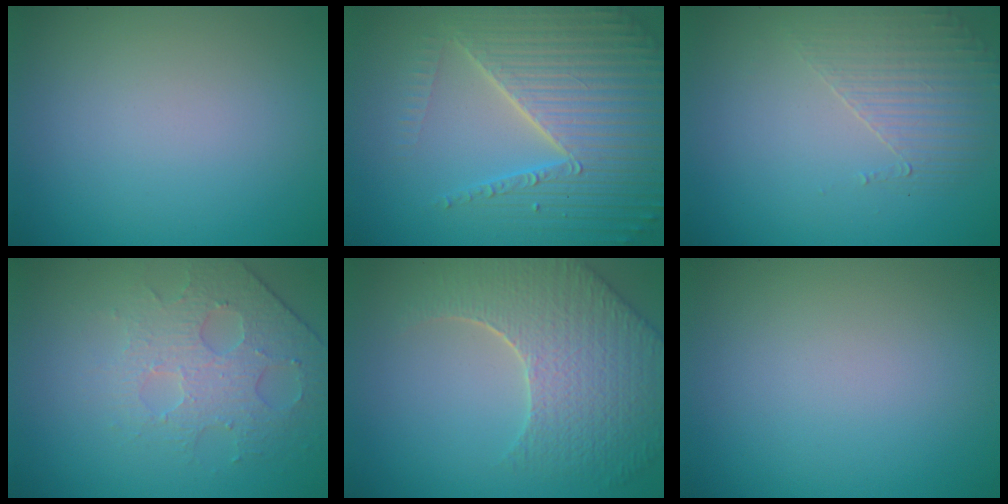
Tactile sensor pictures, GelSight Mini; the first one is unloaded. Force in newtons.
{"total": 7.0, "press": 6.8, "slide": 1.7}
{"total": 1.8, "press": 1.2, "slide": 1.3}
{"total": 4.5, "press": 3.3, "slide": 3.0}
{"total": 7.5, "press": 5.7, "slide": 4.9}
{"total": 0.0}